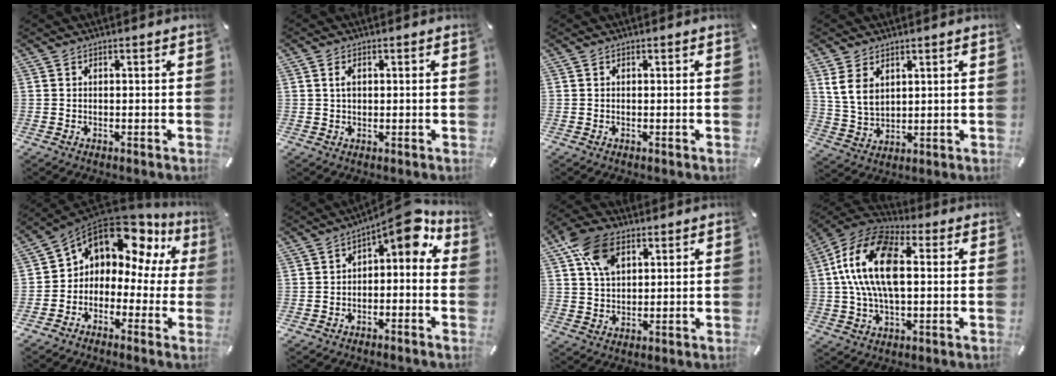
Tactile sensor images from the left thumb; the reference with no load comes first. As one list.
[{"total": 2.0, "force": [0.5, 1.4, 1.3], "torque": [-0.028, 0.009, 0.007]}, {"total": 0.0}, {"total": 6.8, "force": [3.4, 4.8, 3.3], "torque": [-0.083, -0.008, 0.060]}, {"total": 11.4, "force": [7.2, 6.9, 5.4], "torque": [-0.096, -0.057, 0.124]}, {"total": 6.5, "force": [2.5, 3.1, 5.2], "torque": [-0.066, -0.020, 0.033]}, {"total": 10.9, "force": [4.8, 7.1, 6.7], "torque": [-0.130, 0.000, 0.092]}, {"total": 17.8, "force": [2.5, 10.4, 14.2], "torque": [-0.302, 0.008, 0.040]}]